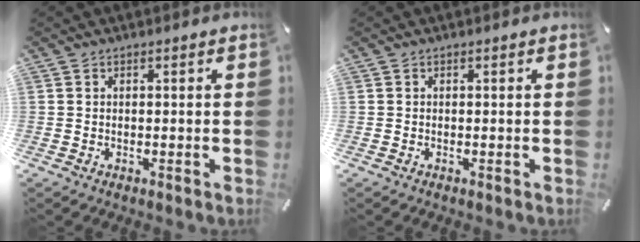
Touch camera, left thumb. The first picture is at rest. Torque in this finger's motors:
{"motor_torque": [0.03, 0.03, 0.00, 0.00, 0.00]}